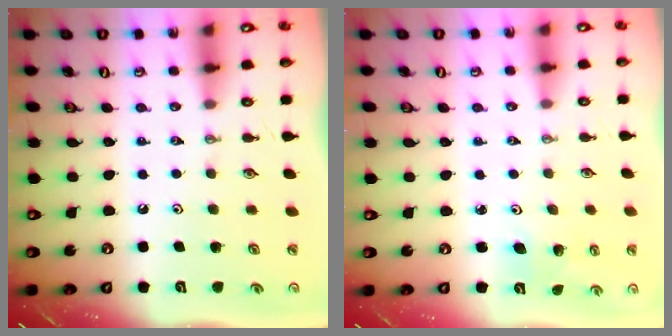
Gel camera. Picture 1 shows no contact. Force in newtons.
{"total": 3.2, "press": 2.9, "slide": 1.3}